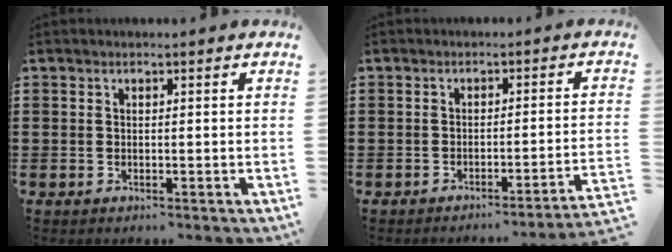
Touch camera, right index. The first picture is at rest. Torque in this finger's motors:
{"motor_torque": [0.71, -0.52, 0.05, -0.01]}